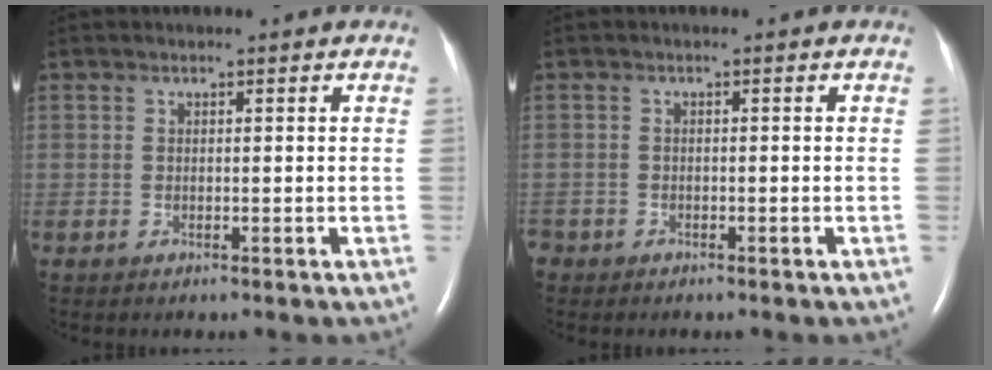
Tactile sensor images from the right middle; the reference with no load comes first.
{"total": 1.9, "force": [-1.5, 1.2, 0.4], "torque": [-0.011, 0.000, -0.027]}